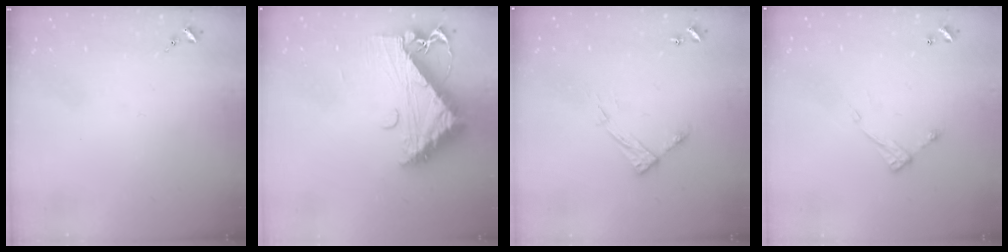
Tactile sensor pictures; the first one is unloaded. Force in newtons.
{"total": 12.7, "press": 12.7, "slide": 1.3}
{"total": 8.1, "press": 8.1, "slide": 0.6}
{"total": 7.5, "press": 7.5, "slide": 0.2}